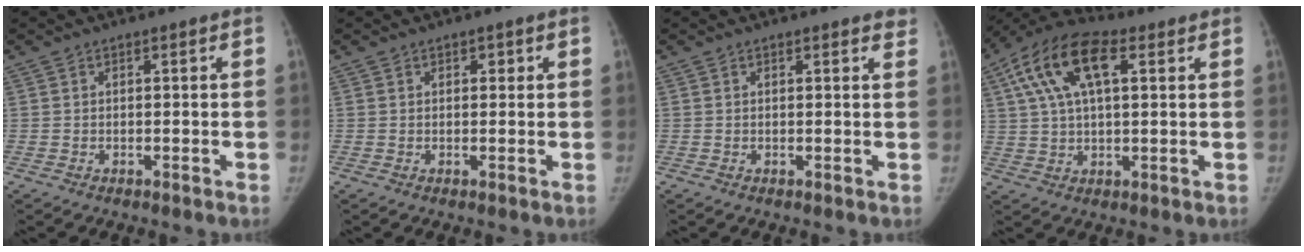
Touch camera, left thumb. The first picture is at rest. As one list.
[{"total": 1.3, "force": [0.6, 0.9, 0.7], "torque": [0.002, 0.000, 0.005]}, {"total": 1.7, "force": [1.5, 0.6, 0.7], "torque": [0.004, -0.004, 0.010]}, {"total": 14.9, "force": [5.5, 6.9, 12.0], "torque": [-0.227, 0.025, 0.093]}]